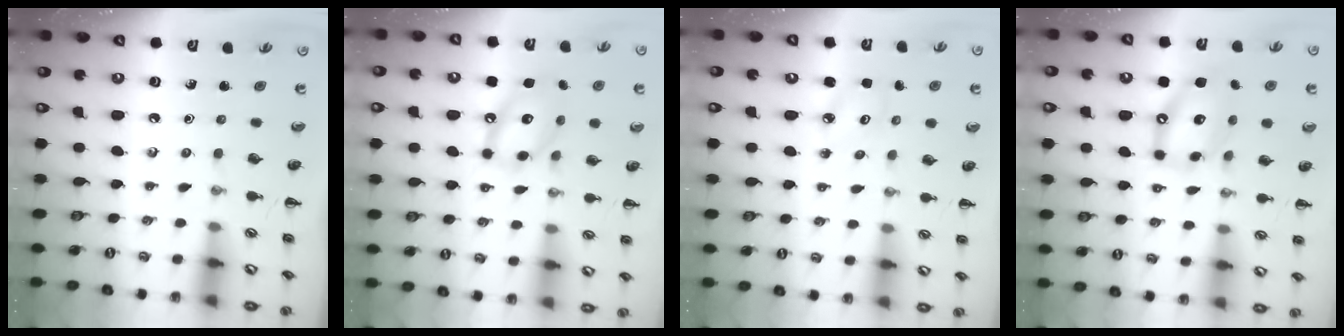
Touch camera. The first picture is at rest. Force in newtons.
{"total": 13.8, "press": 13.7, "slide": 1.9}
{"total": 3.2, "press": 3.2, "slide": 0.5}
{"total": 12.2, "press": 11.9, "slide": 2.5}